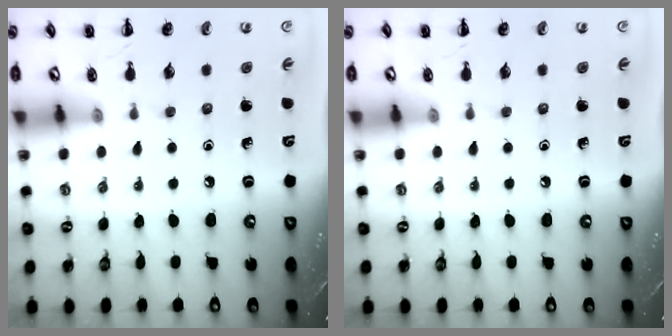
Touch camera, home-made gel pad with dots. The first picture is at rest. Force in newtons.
{"total": 0.0}